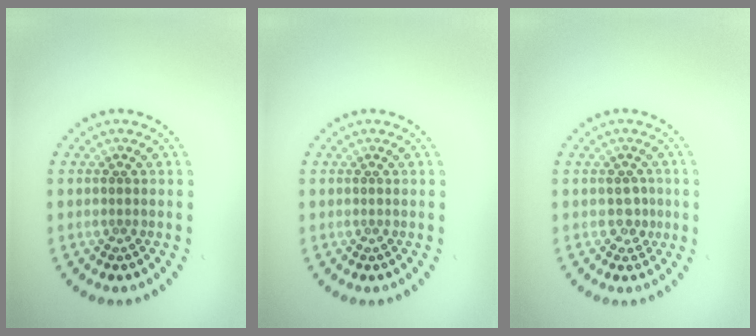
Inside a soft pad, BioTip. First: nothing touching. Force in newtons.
{"total": 0.0}
{"total": 1.3, "press": 1.2, "slide": 0.6}